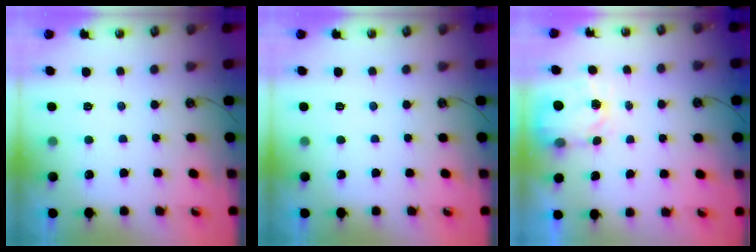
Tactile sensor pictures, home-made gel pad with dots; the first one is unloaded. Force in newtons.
{"total": 0.0}
{"total": 3.8, "press": 3.8, "slide": 0.6}